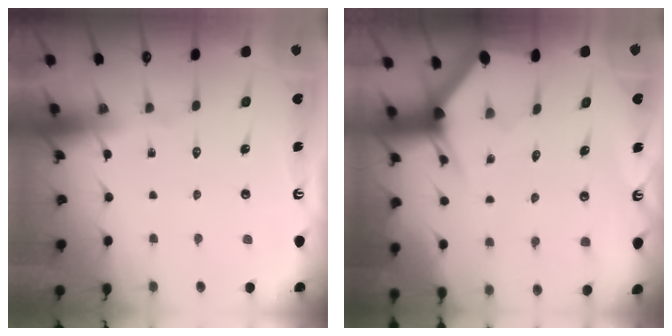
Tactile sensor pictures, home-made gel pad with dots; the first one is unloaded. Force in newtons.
{"total": 3.0, "press": 3.0, "slide": 0.1}